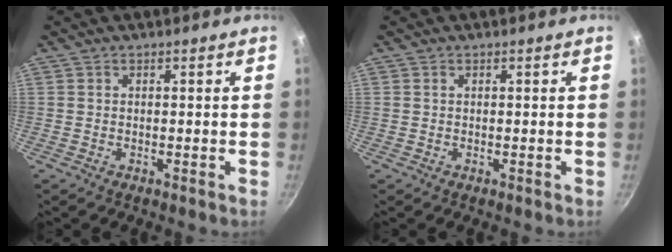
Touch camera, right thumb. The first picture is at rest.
{"total": 0.0}